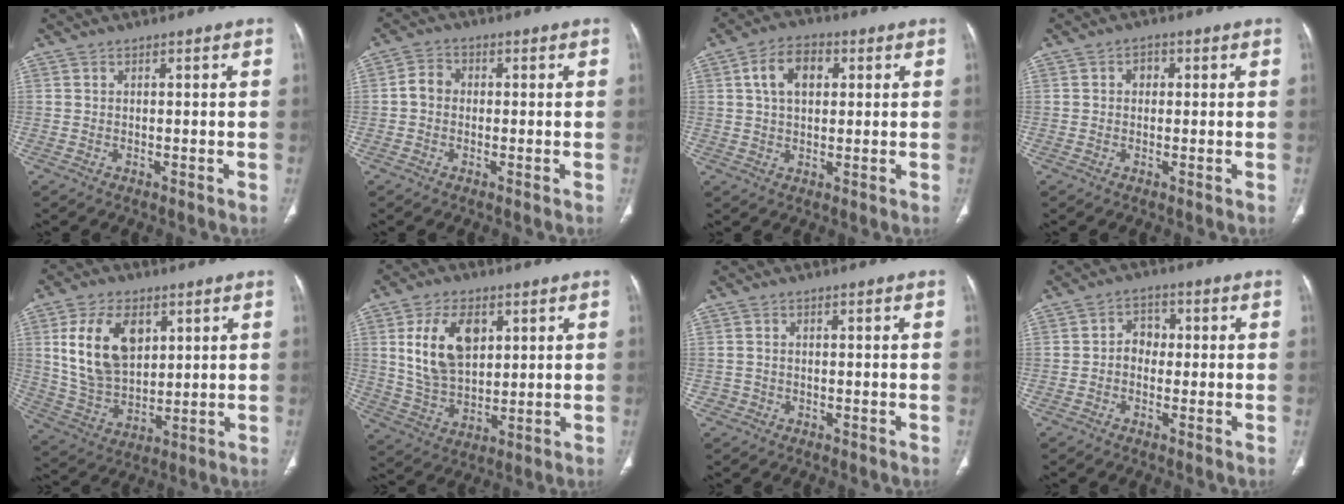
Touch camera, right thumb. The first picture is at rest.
{"total": 3.5, "force": [-0.3, 3.0, 1.9], "torque": [-0.024, 0.013, -0.013]}
{"total": 8.0, "force": [2.2, 5.2, 5.7], "torque": [-0.087, 0.009, 0.035]}
{"total": 2.0, "force": [0.3, 1.6, 1.1], "torque": [-0.006, 0.006, 0.000]}
{"total": 15.6, "force": [5.1, 9.9, 11.0], "torque": [-0.180, -0.016, 0.111]}
{"total": 13.6, "force": [4.2, 8.5, 9.7], "torque": [-0.156, -0.014, 0.091]}
{"total": 1.2, "force": [-0.4, 1.1, -0.1], "torque": [0.010, 0.008, -0.008]}
{"total": 3.9, "force": [-0.3, 3.2, 2.1], "torque": [-0.009, 0.018, -0.015]}